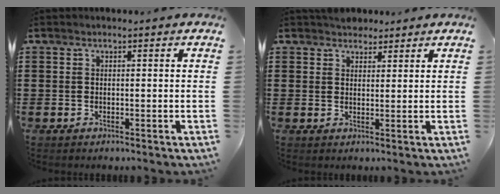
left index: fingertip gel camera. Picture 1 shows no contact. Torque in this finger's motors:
{"motor_torque": [0.27, -0.16, 0.10, 0.00]}